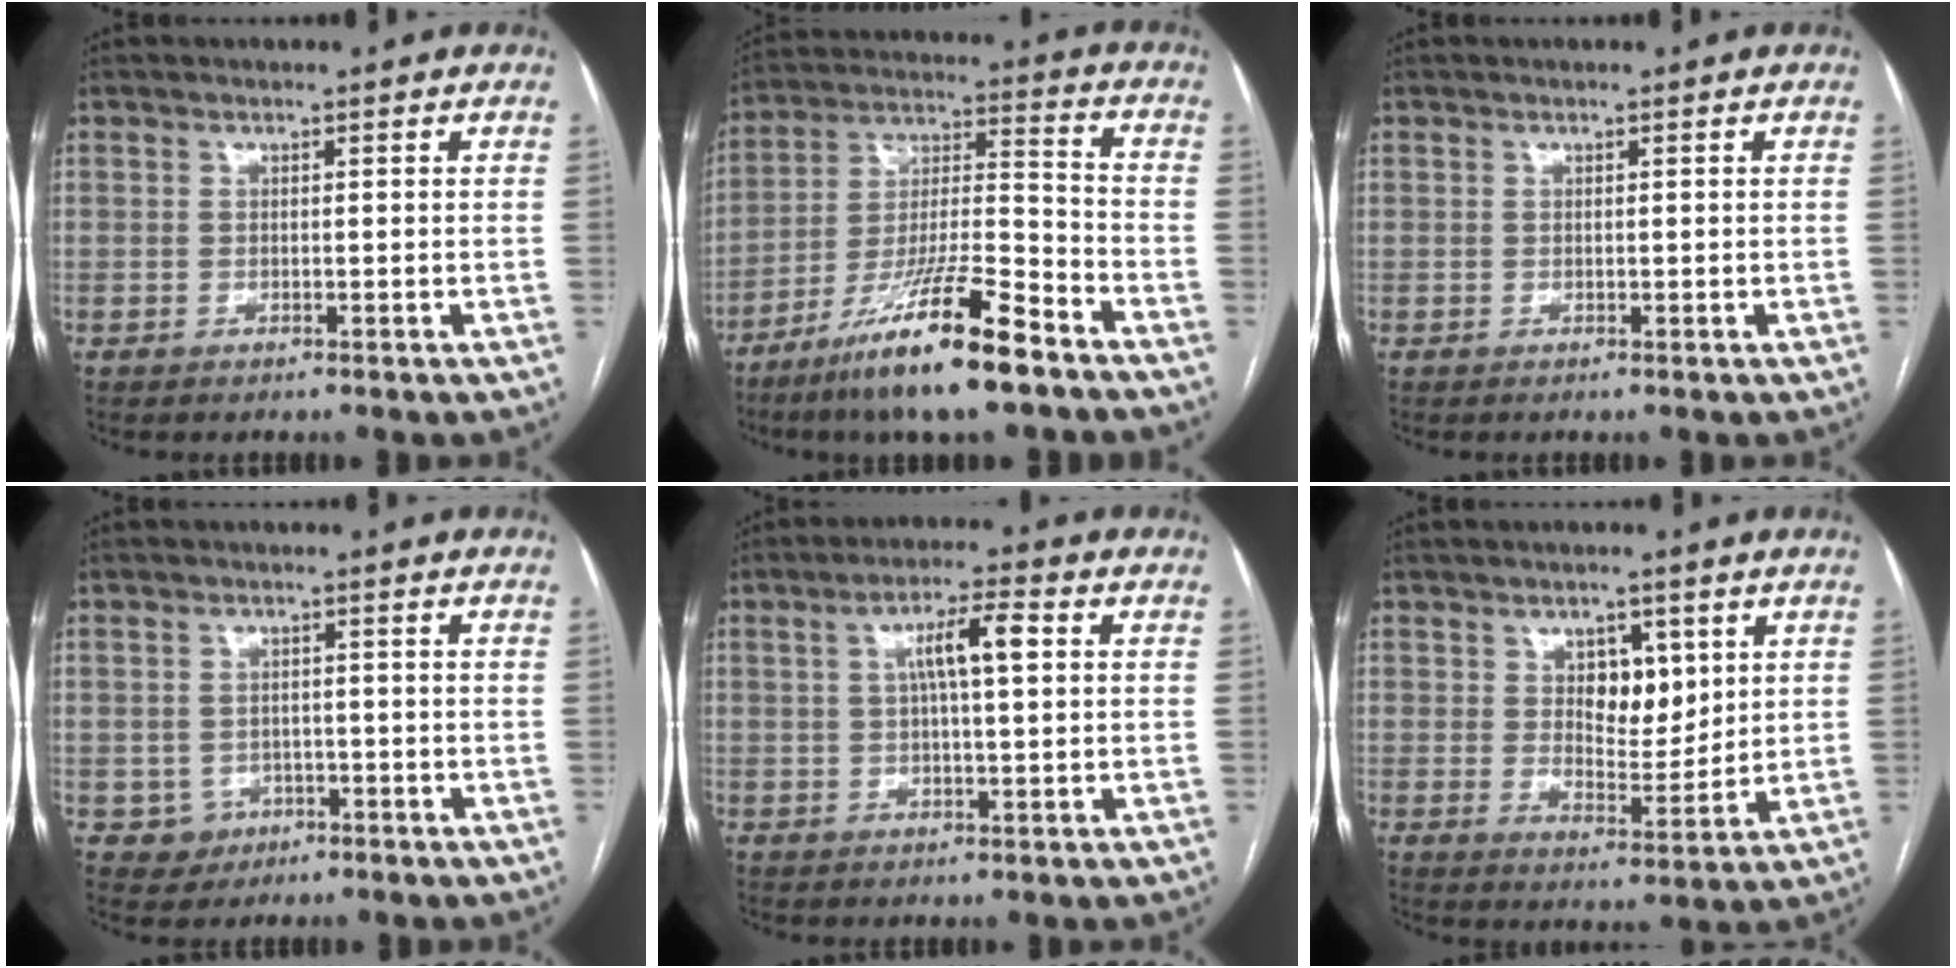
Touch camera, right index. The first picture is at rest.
{"total": 17.0, "force": [-11.2, 1.3, 12.7], "torque": [-0.258, -0.028, -0.204]}
{"total": 0.0}
{"total": 3.5, "force": [-1.3, 3.2, 0.1], "torque": [0.007, 0.012, -0.015]}
{"total": 6.5, "force": [1.4, 0.9, 6.3], "torque": [-0.114, 0.017, 0.023]}
{"total": 6.9, "force": [2.6, 3.7, 5.3], "torque": [-0.077, 0.001, 0.049]}